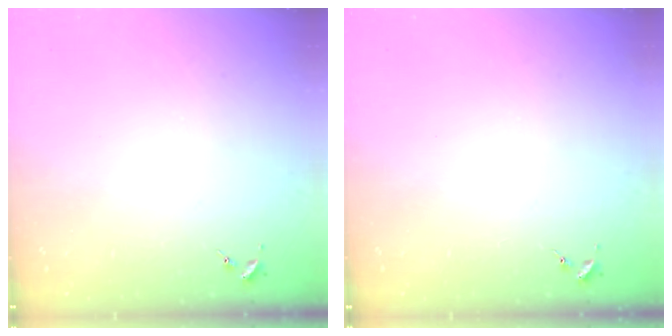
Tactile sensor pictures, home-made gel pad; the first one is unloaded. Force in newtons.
{"total": 0.0}